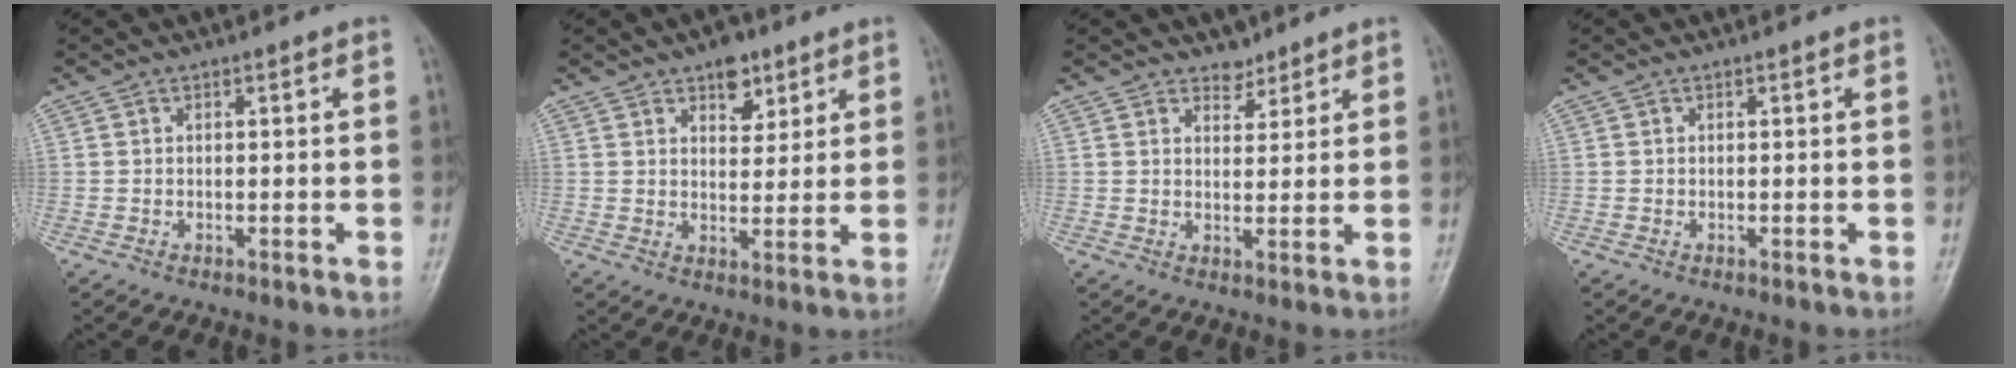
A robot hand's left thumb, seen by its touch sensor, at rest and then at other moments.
{"total": 5.9, "force": [3.6, 3.4, 3.1], "torque": [-0.016, -0.018, 0.053]}
{"total": 3.1, "force": [2.5, 1.8, 0.4], "torque": [0.016, -0.017, 0.036]}
{"total": 0.0}